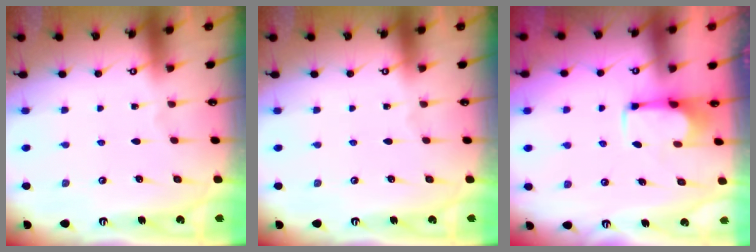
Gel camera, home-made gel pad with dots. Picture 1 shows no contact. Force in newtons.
{"total": 0.0}
{"total": 2.6, "press": 2.5, "slide": 1.0}